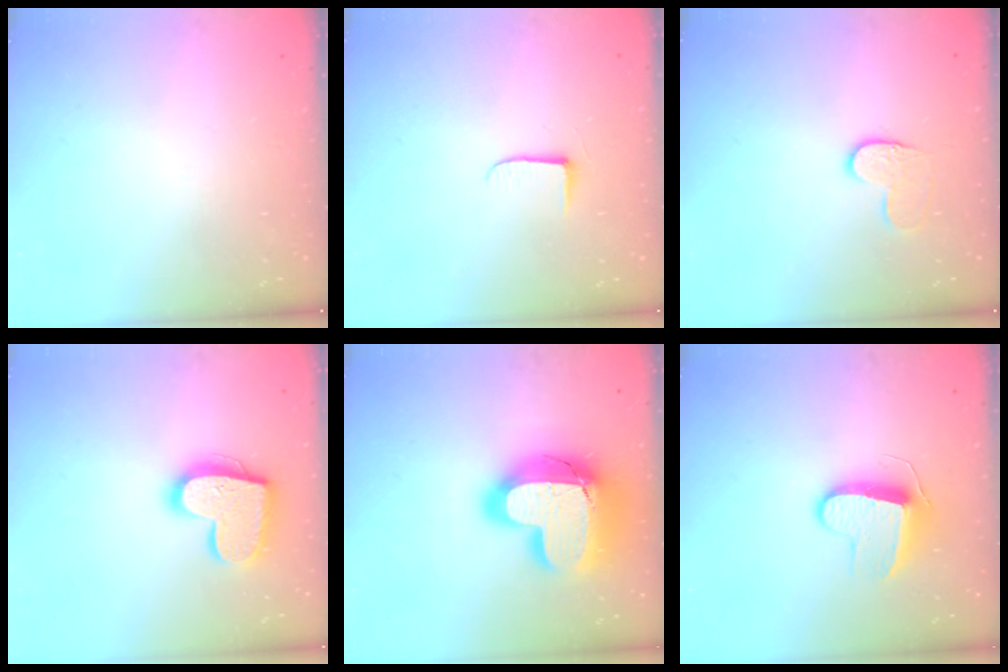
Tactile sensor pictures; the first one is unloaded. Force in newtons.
{"total": 5.3, "press": 5.2, "slide": 0.7}
{"total": 6.9, "press": 6.8, "slide": 0.6}
{"total": 17.4, "press": 17.3, "slide": 1.4}
{"total": 23.0, "press": 22.9, "slide": 1.6}
{"total": 10.6, "press": 10.6, "slide": 0.2}